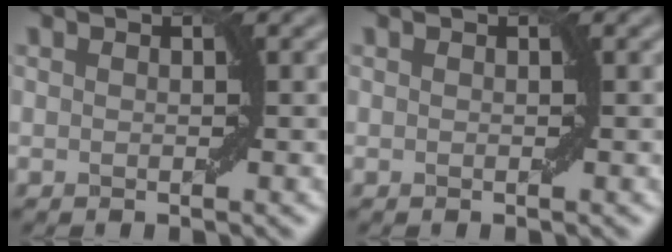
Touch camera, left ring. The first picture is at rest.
{"total": 0.0}